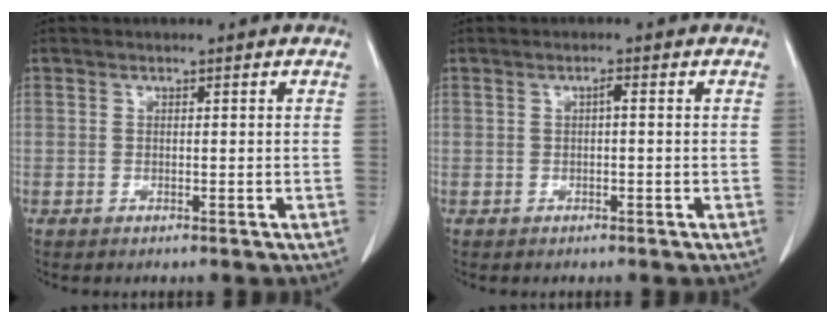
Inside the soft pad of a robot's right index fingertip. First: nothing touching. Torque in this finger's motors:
{"motor_torque": [0.20, -0.06, 0.03, 0.02]}